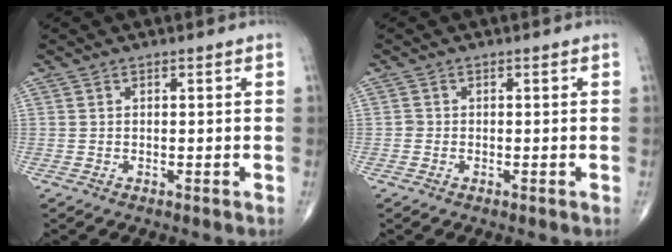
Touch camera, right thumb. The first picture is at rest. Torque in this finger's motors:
{"motor_torque": [0.11, 0.04, 0.12, 0.09, 0.00]}